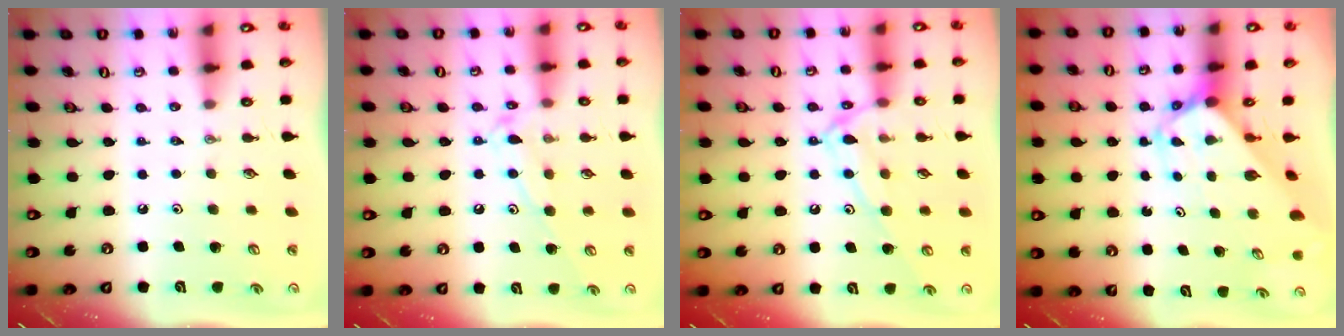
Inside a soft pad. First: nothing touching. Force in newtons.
{"total": 11.3, "press": 11.3, "slide": 0.7}
{"total": 12.7, "press": 12.6, "slide": 1.0}
{"total": 3.1, "press": 3.1, "slide": 0.3}